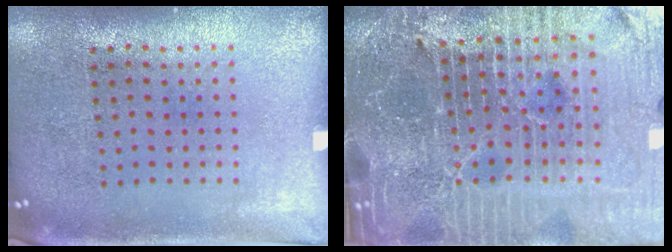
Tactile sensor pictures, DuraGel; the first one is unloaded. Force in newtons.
{"total": 7.2, "press": 6.2, "slide": 3.7}